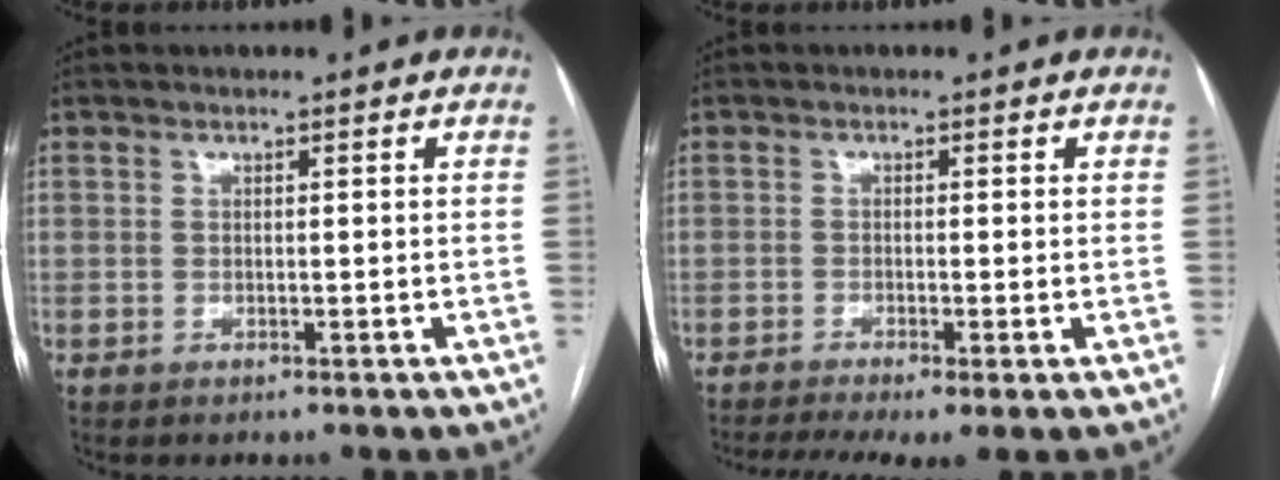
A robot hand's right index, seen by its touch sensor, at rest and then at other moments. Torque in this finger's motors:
{"motor_torque": [1.41, -0.72, 0.38, 0.07]}